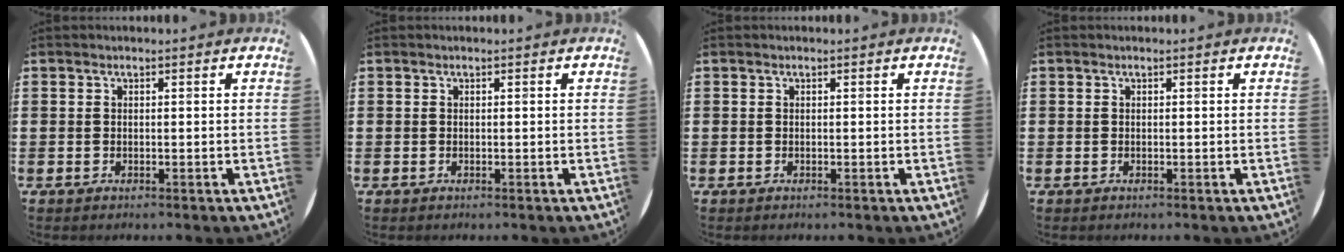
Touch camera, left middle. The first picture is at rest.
{"total": 0.0}
{"total": 0.0}
{"total": 0.0}